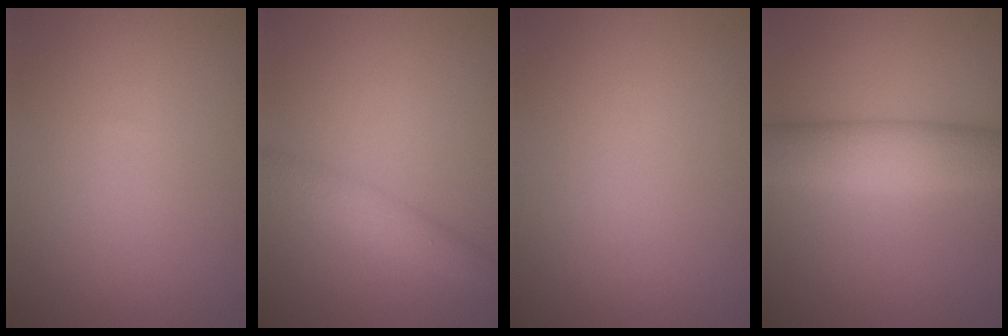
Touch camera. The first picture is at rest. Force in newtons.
{"total": 2.7, "press": 2.7, "slide": 0.2}
{"total": 0.0}
{"total": 6.1, "press": 6.1, "slide": 0.1}